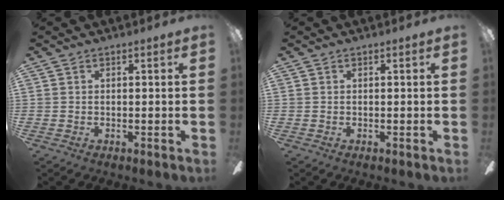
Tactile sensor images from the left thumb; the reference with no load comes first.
{"total": 0.0}